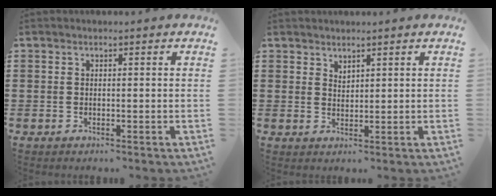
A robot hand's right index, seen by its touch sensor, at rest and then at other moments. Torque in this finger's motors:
{"motor_torque": [-0.24, -0.14, -0.01, -0.01]}